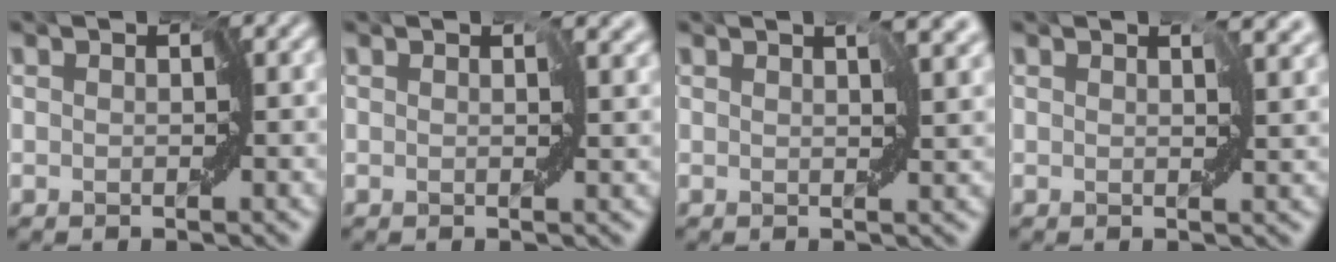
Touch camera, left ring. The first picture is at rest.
{"total": 1.6, "force": [0.8, 0.8, 1.0], "torque": [-0.011, 0.003, 0.010]}
{"total": 4.1, "force": [1.8, 1.9, 3.1], "torque": [-0.036, 0.009, 0.028]}
{"total": 3.2, "force": [1.5, 1.7, 2.3], "torque": [-0.027, 0.006, 0.024]}